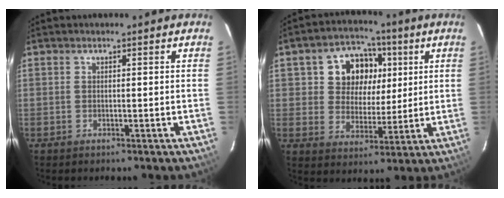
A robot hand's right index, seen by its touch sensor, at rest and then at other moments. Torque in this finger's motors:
{"motor_torque": [0.50, 0.27, 0.18, 0.07]}